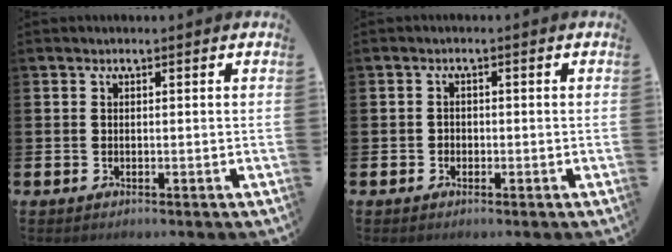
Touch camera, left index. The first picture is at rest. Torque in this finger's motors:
{"motor_torque": [-0.10, 0.26, 0.01, -0.01]}